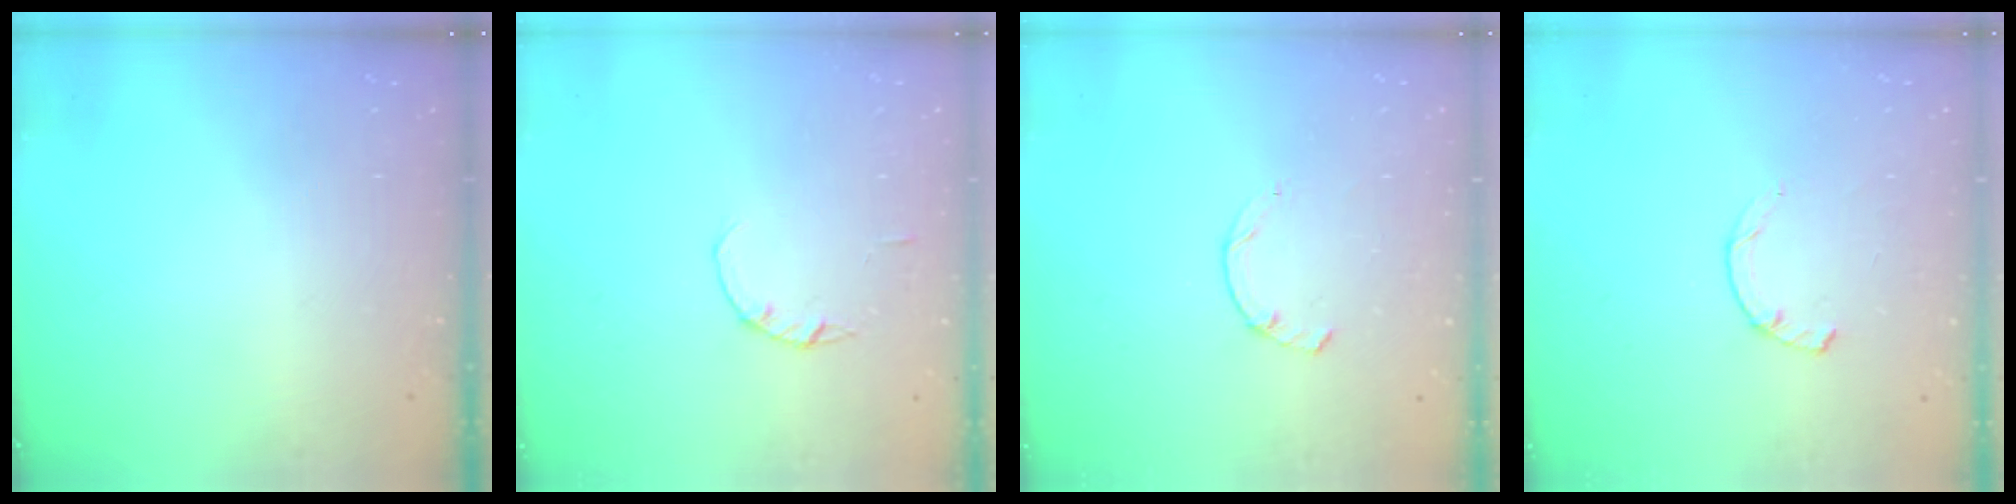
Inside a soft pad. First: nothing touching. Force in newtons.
{"total": 1.4, "press": 1.3, "slide": 0.3}
{"total": 1.7, "press": 1.6, "slide": 0.4}
{"total": 2.3, "press": 2.3, "slide": 0.4}